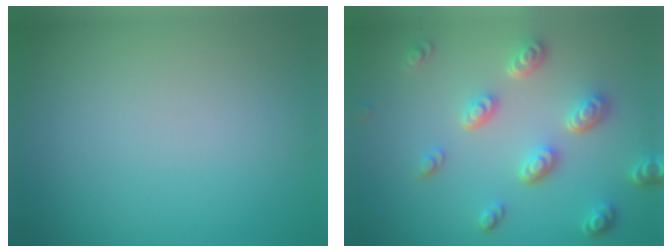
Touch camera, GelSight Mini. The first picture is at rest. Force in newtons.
{"total": 4.6, "press": 3.5, "slide": 3.0}